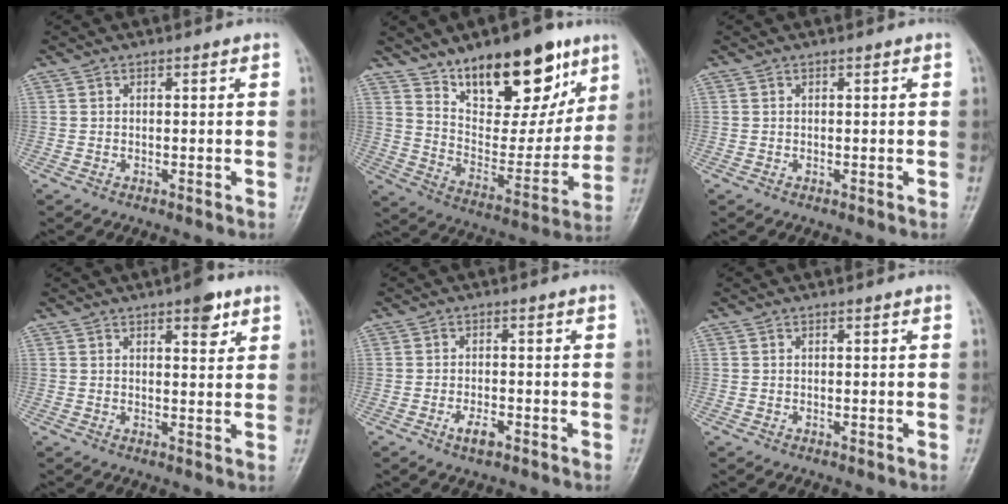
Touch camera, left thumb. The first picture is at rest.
{"total": 22.0, "force": [13.8, 10.1, 13.9], "torque": [-0.153, -0.066, 0.231]}
{"total": 0.0}
{"total": 4.8, "force": [2.9, 1.8, 3.3], "torque": [-0.031, -0.014, 0.037]}
{"total": 3.0, "force": [-1.5, 1.2, 2.2], "torque": [-0.041, 0.006, -0.027]}
{"total": 0.0}